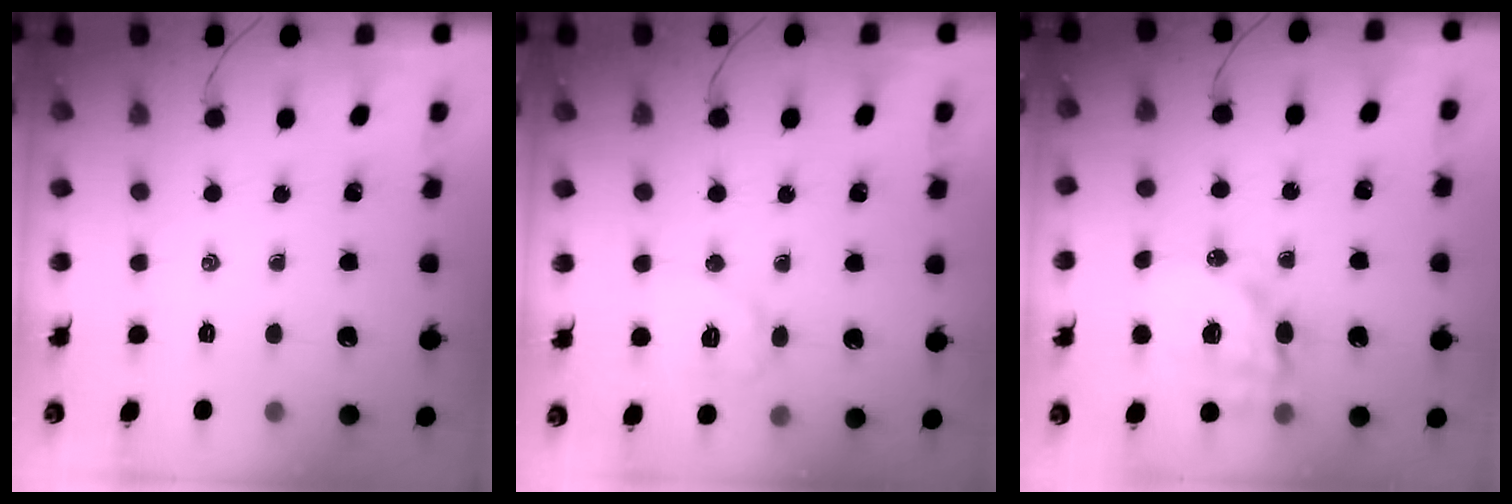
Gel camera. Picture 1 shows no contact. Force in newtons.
{"total": 9.0, "press": 9.0, "slide": 0.5}
{"total": 15.1, "press": 14.7, "slide": 3.3}